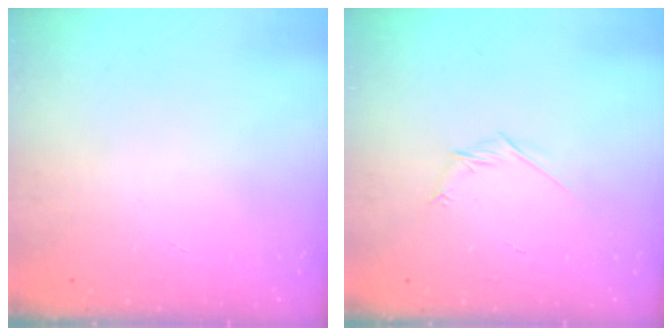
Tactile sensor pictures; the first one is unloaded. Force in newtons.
{"total": 3.0, "press": 2.9, "slide": 0.8}